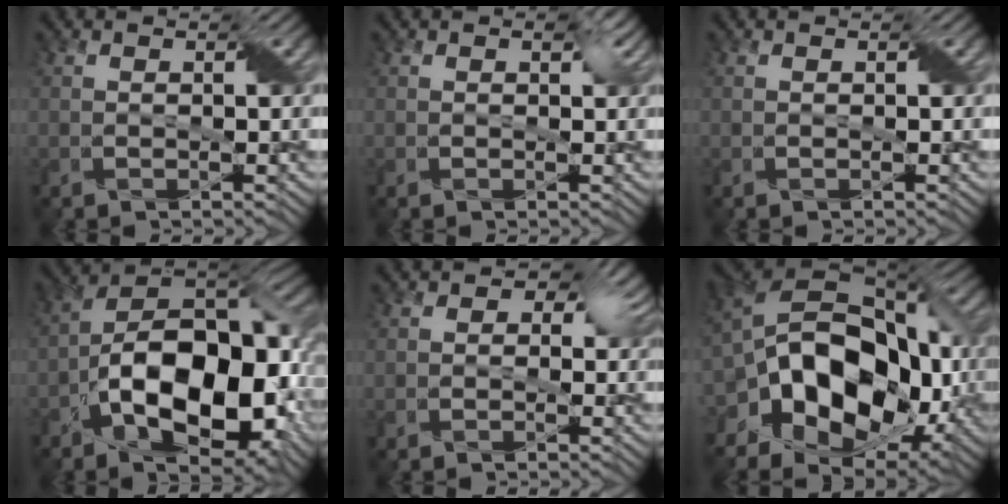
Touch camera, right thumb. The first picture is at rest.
{"total": 1.3, "force": [0.5, 0.8, 0.9], "torque": [-0.015, 0.000, 0.008]}
{"total": 0.0}
{"total": 17.0, "force": [-4.6, 8.9, 13.7], "torque": [-0.224, -0.010, -0.094]}
{"total": 4.5, "force": [1.0, 3.5, 2.6], "torque": [-0.026, 0.010, 0.000]}
{"total": 18.0, "force": [-3.2, 12.1, 13.0], "torque": [-0.238, -0.012, -0.048]}